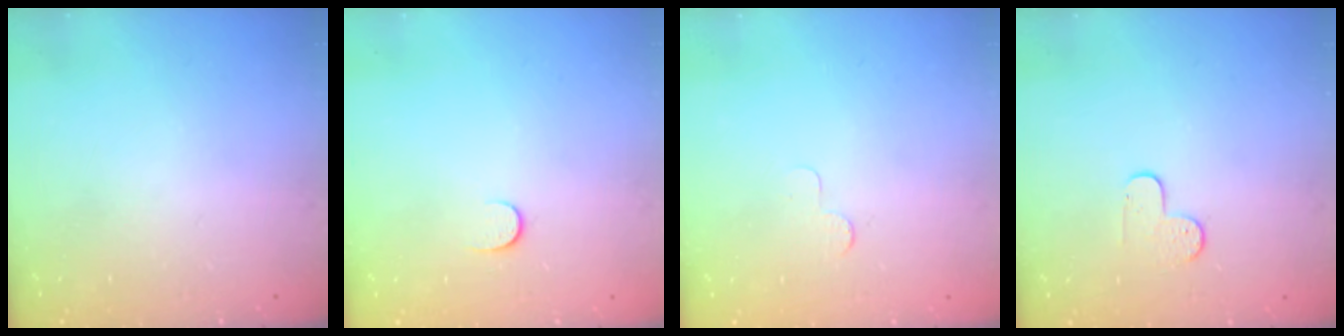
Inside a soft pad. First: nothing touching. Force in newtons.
{"total": 4.4, "press": 4.3, "slide": 0.7}
{"total": 2.5, "press": 2.5, "slide": 0.2}
{"total": 5.8, "press": 5.7, "slide": 0.6}